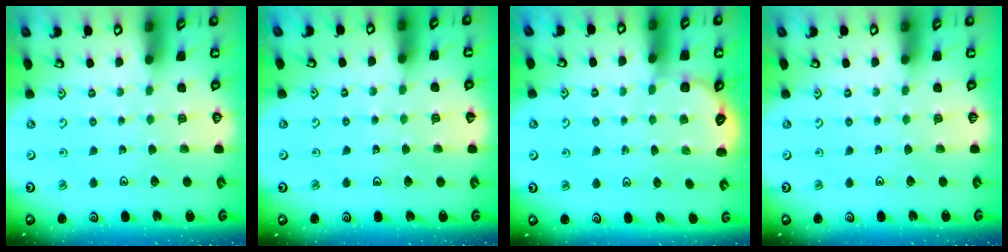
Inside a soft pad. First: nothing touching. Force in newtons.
{"total": 2.9, "press": 2.9, "slide": 0.3}
{"total": 2.2, "press": 2.2, "slide": 0.3}
{"total": 0.0}